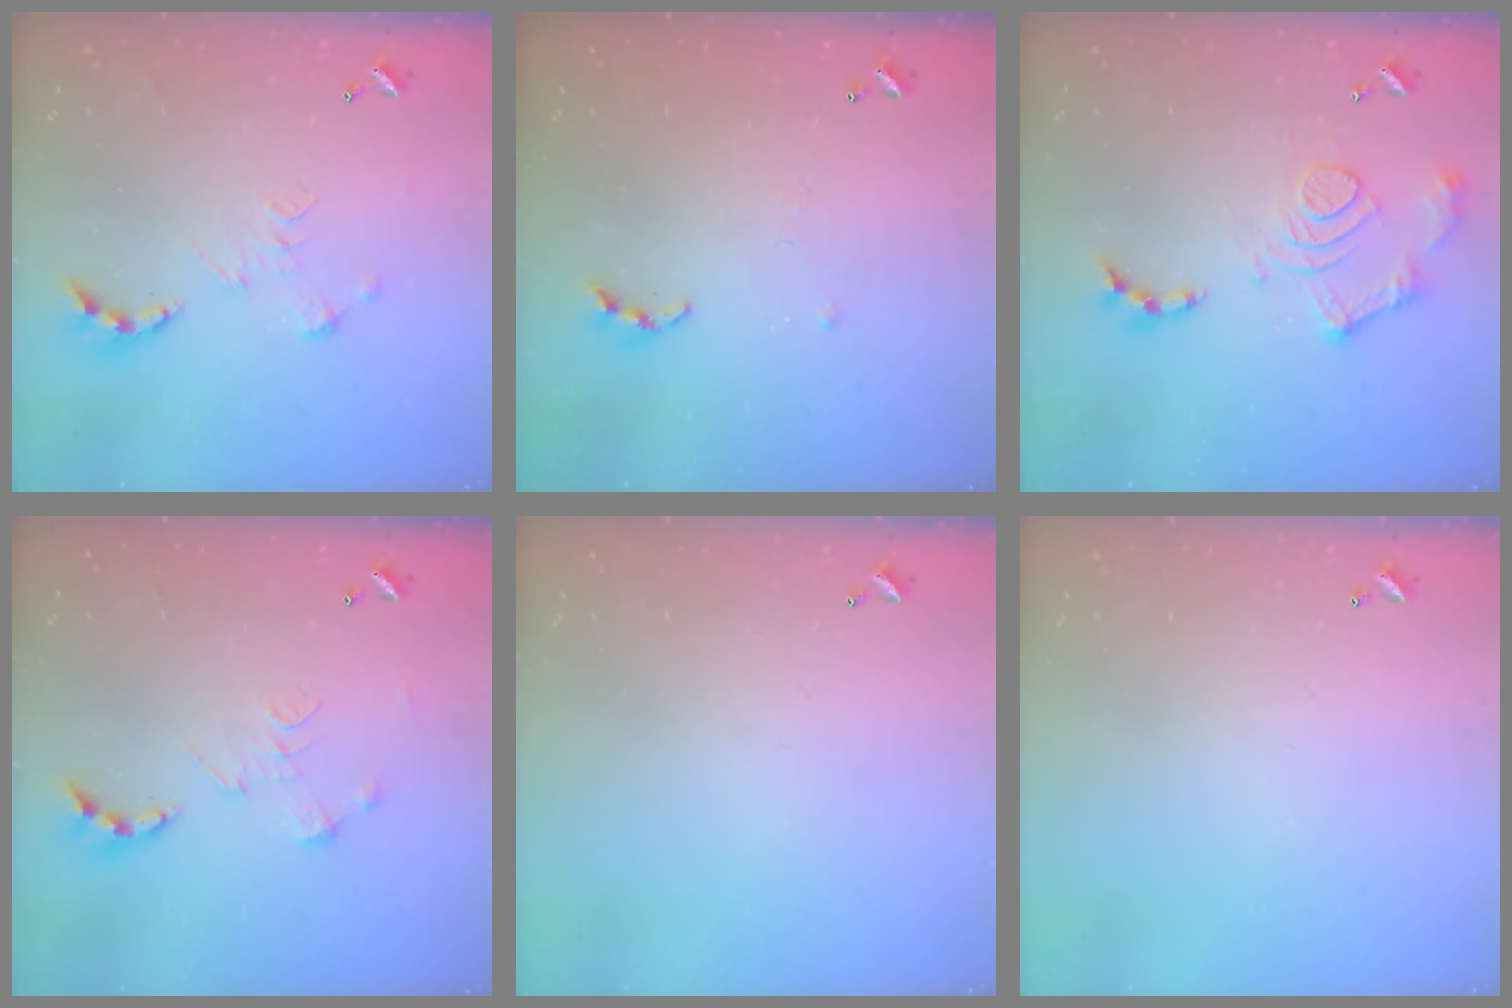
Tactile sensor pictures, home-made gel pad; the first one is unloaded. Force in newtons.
{"total": 4.0, "press": 3.9, "slide": 0.5}
{"total": 13.2, "press": 13.2, "slide": 1.2}
{"total": 0.0}
{"total": 0.0}
{"total": 0.0}